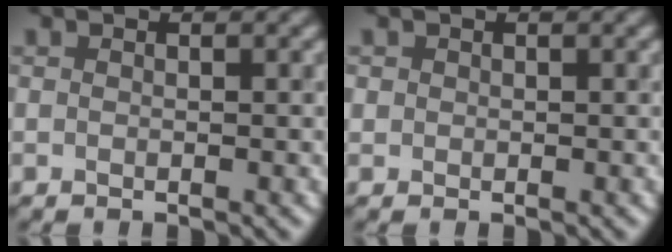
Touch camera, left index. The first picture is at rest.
{"total": 0.7, "force": [0.3, 0.7, 0.0], "torque": [0.008, -0.002, 0.003]}